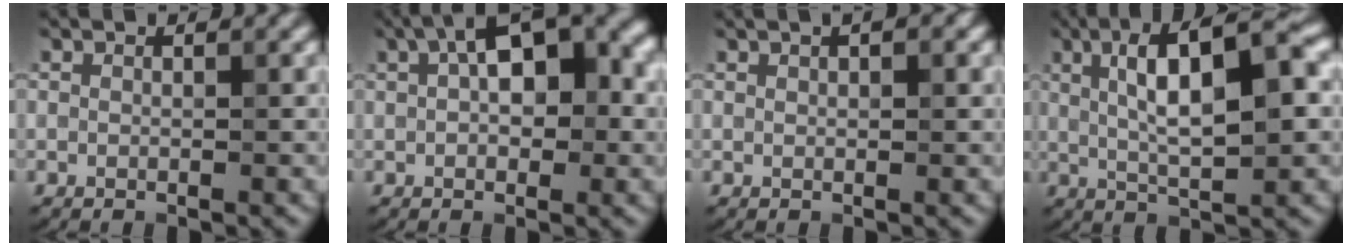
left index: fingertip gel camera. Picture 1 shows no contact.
{"total": 8.9, "force": [2.9, 4.4, 7.2], "torque": [-0.108, 0.023, 0.036]}
{"total": 2.3, "force": [1.2, 1.0, 1.7], "torque": [-0.007, 0.000, 0.009]}
{"total": 9.0, "force": [1.9, 2.3, 8.5], "torque": [-0.131, 0.011, 0.029]}